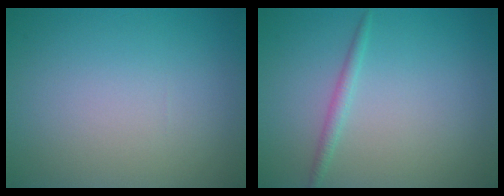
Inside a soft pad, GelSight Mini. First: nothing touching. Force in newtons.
{"total": 1.2, "press": 1.2, "slide": 0.1}